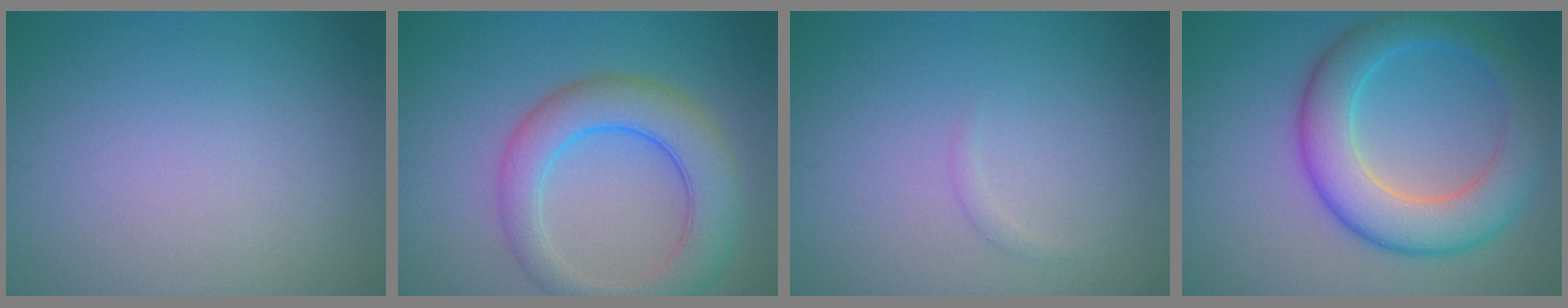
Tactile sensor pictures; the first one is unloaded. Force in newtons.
{"total": 6.3, "press": 6.2, "slide": 0.3}
{"total": 0.6, "press": 0.6, "slide": 0.1}
{"total": 7.4, "press": 7.4, "slide": 0.2}